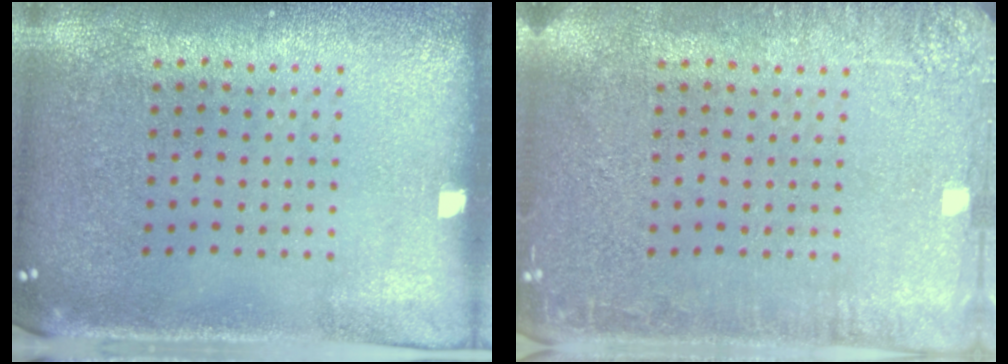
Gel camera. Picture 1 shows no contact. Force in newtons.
{"total": 2.9, "press": 2.9, "slide": 0.4}